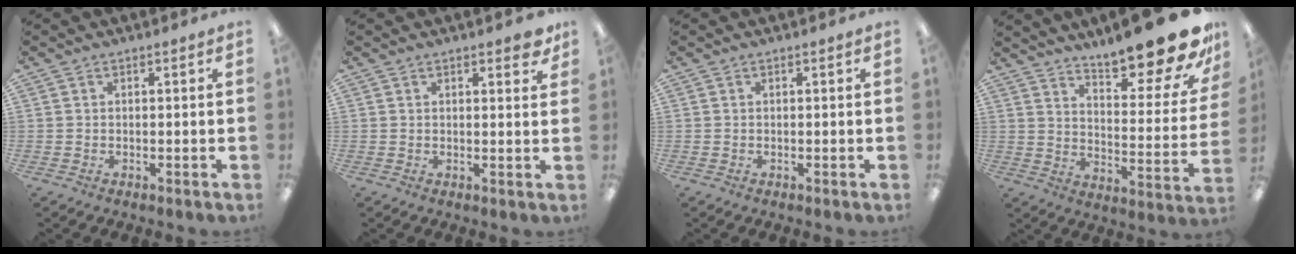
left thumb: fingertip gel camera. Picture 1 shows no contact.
{"total": 3.0, "force": [2.2, 0.9, 1.8], "torque": [-0.016, -0.008, 0.033]}
{"total": 0.0}
{"total": 17.9, "force": [14.1, 3.7, 10.3], "torque": [-0.135, -0.117, 0.228]}